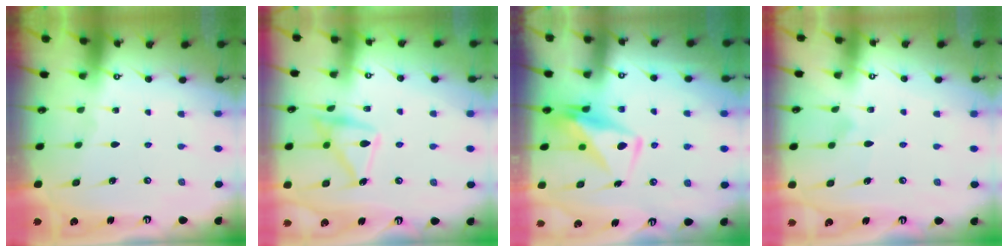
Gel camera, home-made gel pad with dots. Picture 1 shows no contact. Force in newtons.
{"total": 15.3, "press": 15.3, "slide": 1.1}
{"total": 11.4, "press": 11.3, "slide": 0.9}
{"total": 8.1, "press": 8.1, "slide": 0.3}